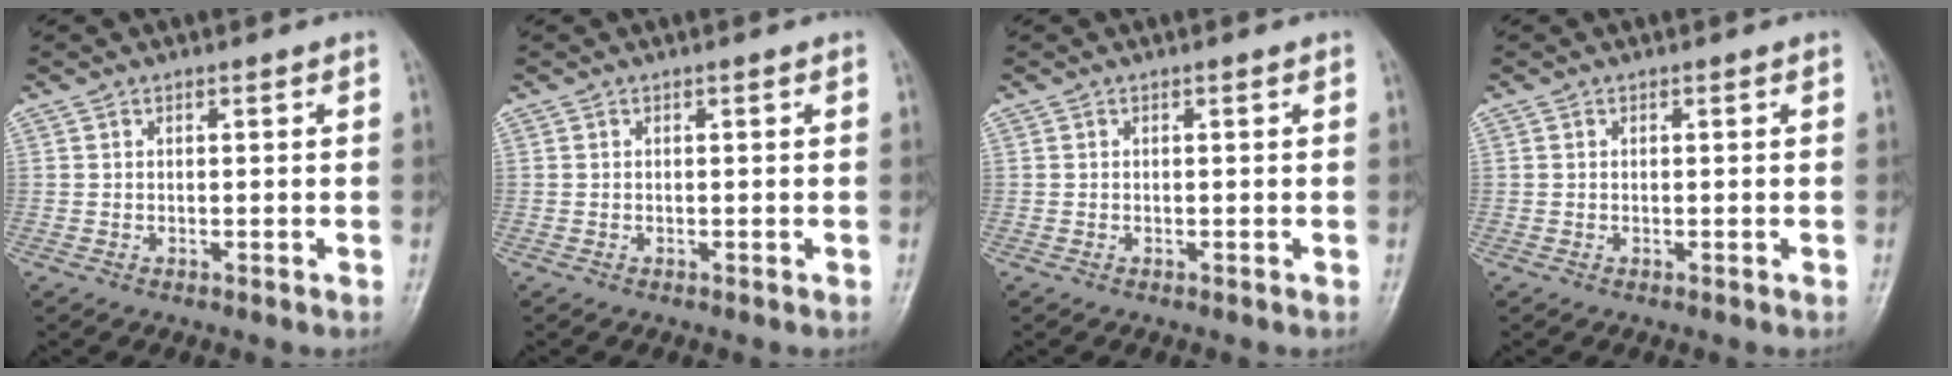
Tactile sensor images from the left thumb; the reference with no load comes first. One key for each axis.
{"total": 0.0}
{"total": 0.0}
{"total": 0.0}